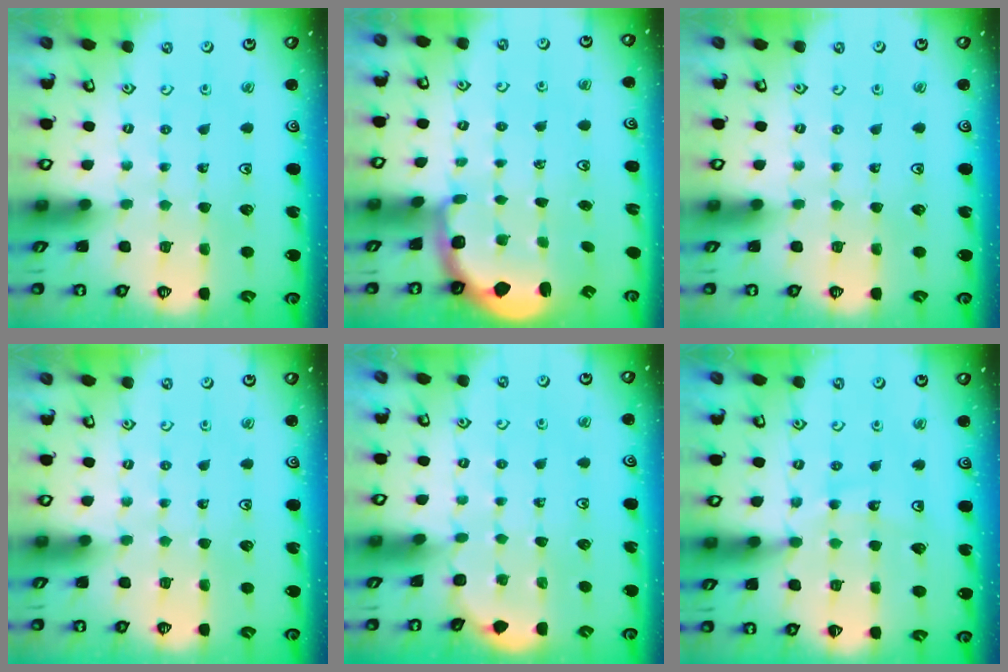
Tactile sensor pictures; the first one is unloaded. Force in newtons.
{"total": 2.5, "press": 1.5, "slide": 2.0}
{"total": 0.0}
{"total": 0.0}
{"total": 2.1, "press": 2.1, "slide": 0.2}
{"total": 10.5, "press": 10.5, "slide": 1.3}